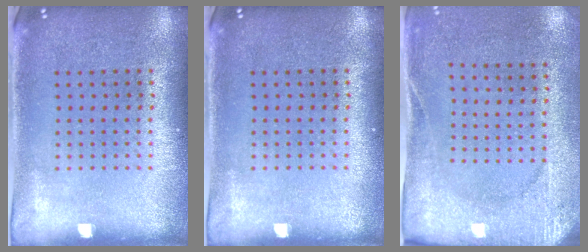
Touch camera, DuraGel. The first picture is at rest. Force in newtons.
{"total": 0.0}
{"total": 2.7, "press": 2.2, "slide": 1.5}